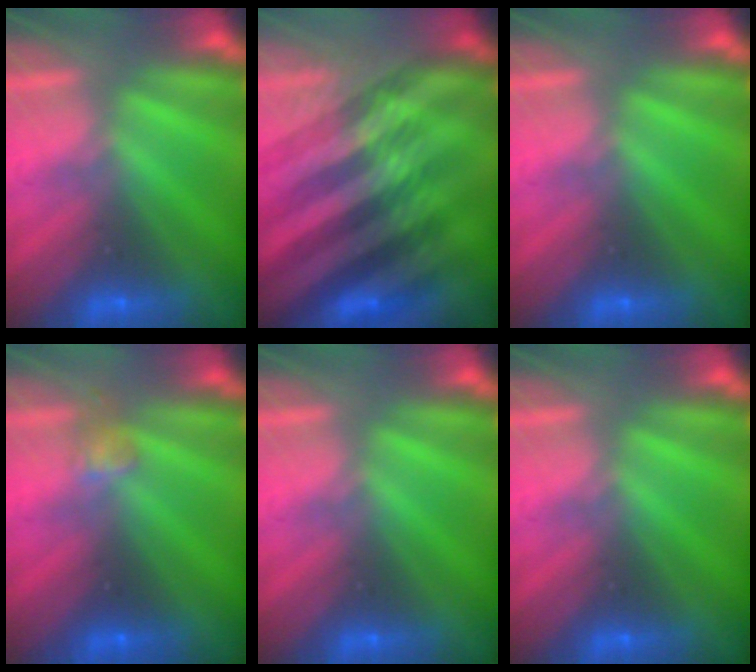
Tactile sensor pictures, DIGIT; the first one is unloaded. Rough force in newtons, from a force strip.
{"total": 5.3}
{"total": 0.0}
{"total": 3.0}
{"total": 0.0}
{"total": 0.0}